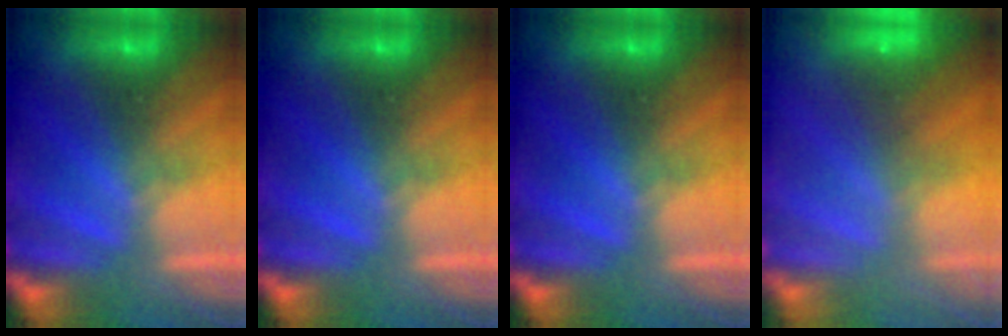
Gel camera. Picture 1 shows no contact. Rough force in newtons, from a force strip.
{"total": 0.0}
{"total": 0.0}
{"total": 8.4}